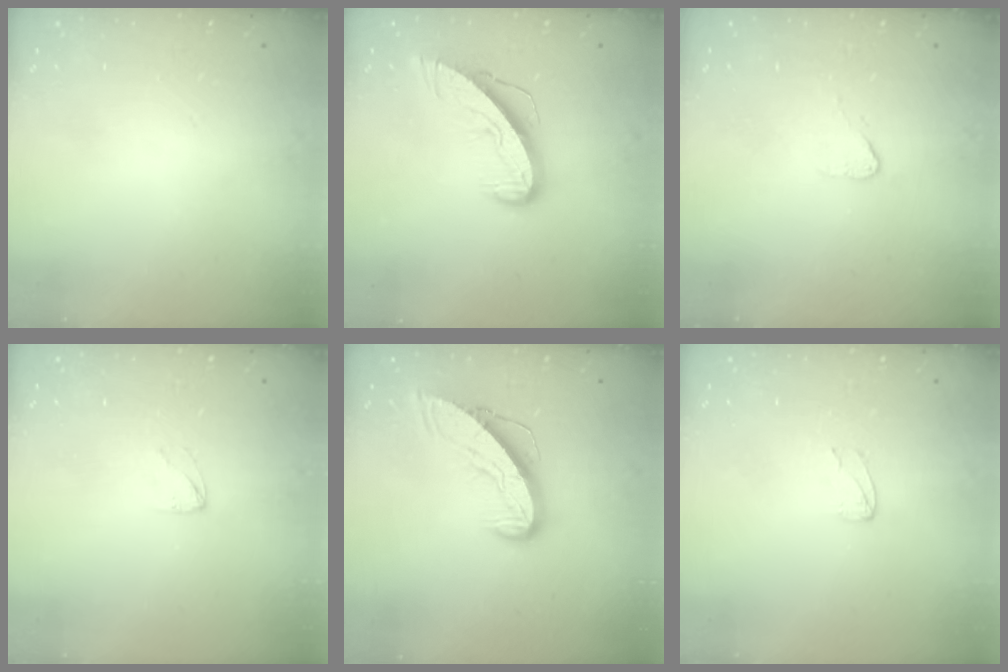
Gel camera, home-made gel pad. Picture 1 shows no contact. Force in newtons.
{"total": 9.1, "press": 9.1, "slide": 0.6}
{"total": 2.7, "press": 2.7, "slide": 0.3}
{"total": 2.2, "press": 2.2, "slide": 0.1}
{"total": 9.1, "press": 9.0, "slide": 1.1}
{"total": 2.4, "press": 2.4, "slide": 0.2}